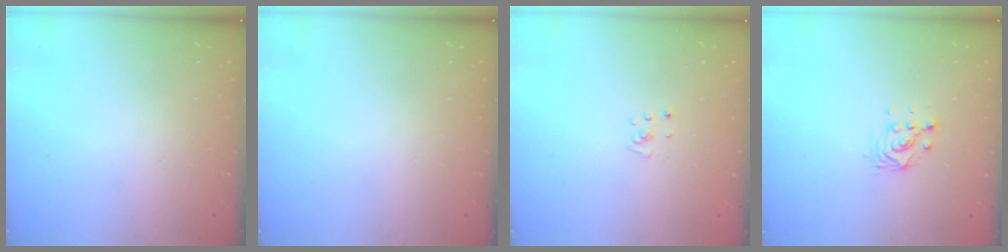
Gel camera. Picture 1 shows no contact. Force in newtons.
{"total": 0.0}
{"total": 2.2, "press": 2.2, "slide": 0.2}
{"total": 4.8, "press": 4.8, "slide": 0.3}